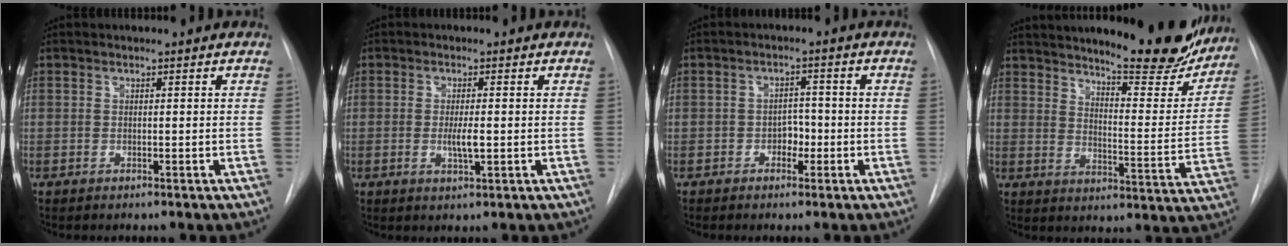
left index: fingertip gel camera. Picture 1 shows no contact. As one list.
[{"total": 2.8, "force": [-0.6, 0.5, 2.7], "torque": [-0.052, -0.009, -0.009]}, {"total": 2.7, "force": [-1.3, 1.7, 1.5], "torque": [-0.016, 0.003, -0.022]}, {"total": 19.8, "force": [17.3, 3.1, 9.1], "torque": [-0.123, -0.048, 0.225]}]